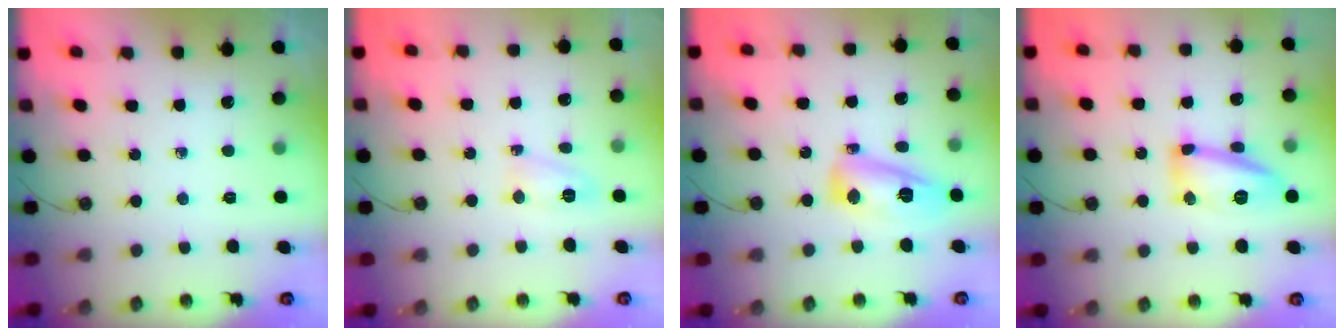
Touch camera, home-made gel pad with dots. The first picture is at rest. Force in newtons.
{"total": 4.6, "press": 4.6, "slide": 0.7}
{"total": 13.0, "press": 13.0, "slide": 1.1}
{"total": 13.7, "press": 13.7, "slide": 1.1}